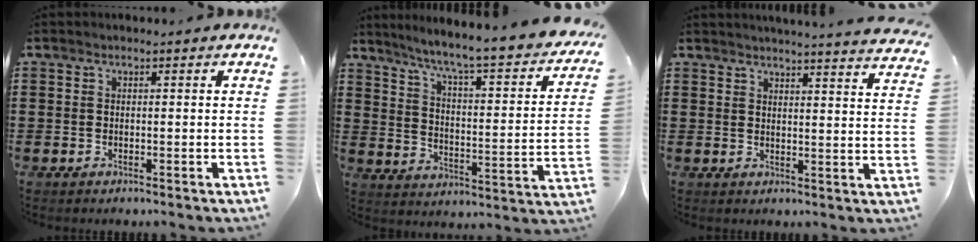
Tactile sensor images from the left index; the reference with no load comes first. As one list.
[{"total": 6.8, "force": [5.5, -0.6, 3.9], "torque": [-0.100, -0.048, 0.082]}, {"total": 3.7, "force": [3.6, -1.0, 0.4], "torque": [-0.013, -0.026, 0.060]}]